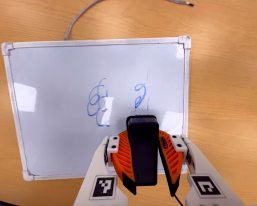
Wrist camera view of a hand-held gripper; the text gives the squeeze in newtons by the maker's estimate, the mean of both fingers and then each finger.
{"total": 12.4, "left": 10.5, "right": 14.3}